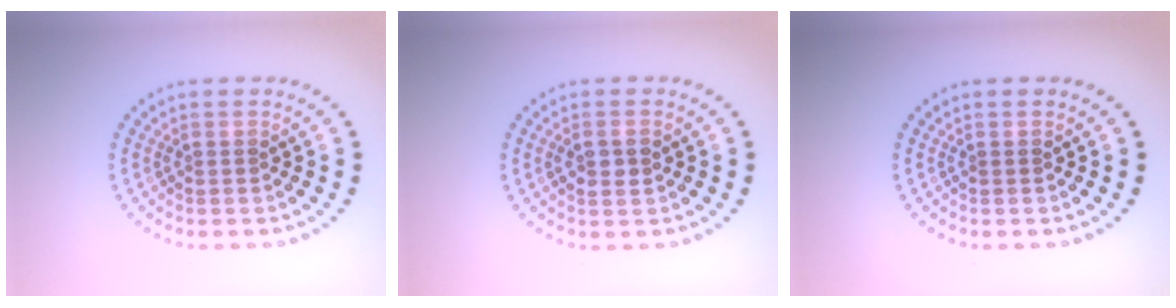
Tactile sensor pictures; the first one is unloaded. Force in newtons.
{"total": 1.6, "press": 1.6, "slide": 0.3}
{"total": 0.0}